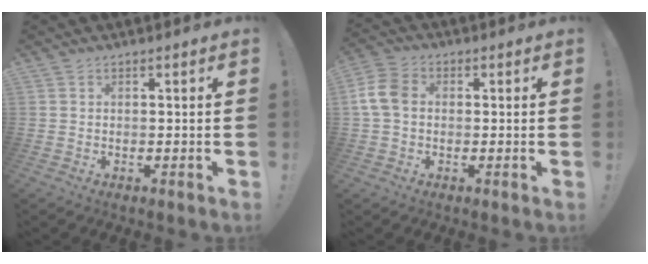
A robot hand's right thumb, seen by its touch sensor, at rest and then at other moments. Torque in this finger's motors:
{"motor_torque": [0.19, 0.33, 0.00, 0.00, 0.02]}